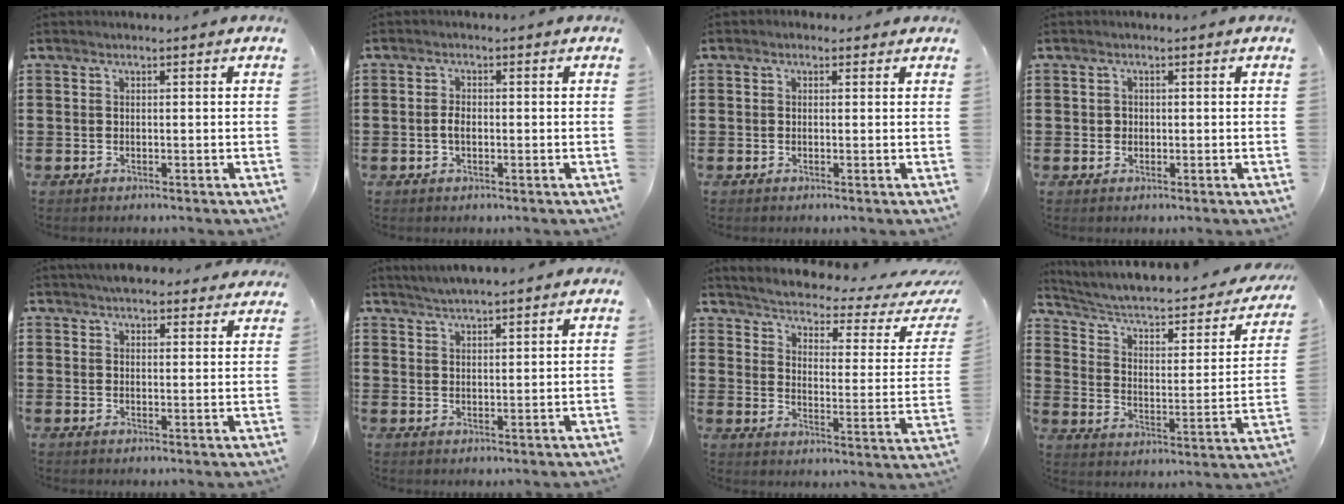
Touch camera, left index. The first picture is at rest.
{"total": 2.1, "force": [-0.3, 1.1, 1.8], "torque": [-0.043, 0.000, -0.009]}
{"total": 0.9, "force": [-0.2, 0.8, 0.4], "torque": [-0.011, 0.005, -0.004]}
{"total": 0.9, "force": [0.1, 0.9, 0.2], "torque": [-0.007, 0.006, 0.001]}
{"total": 4.1, "force": [3.8, 1.0, 1.0], "torque": [-0.020, -0.008, 0.071]}
{"total": 2.7, "force": [2.6, -0.2, 0.5], "torque": [-0.016, -0.003, 0.048]}
{"total": 2.5, "force": [2.1, 0.0, 1.2], "torque": [-0.043, -0.028, 0.025]}
{"total": 4.7, "force": [3.3, 1.6, 2.9], "torque": [-0.074, -0.029, 0.047]}